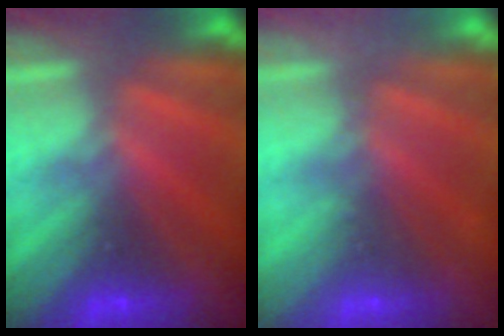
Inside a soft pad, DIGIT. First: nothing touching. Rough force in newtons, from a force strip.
{"total": 2.1}